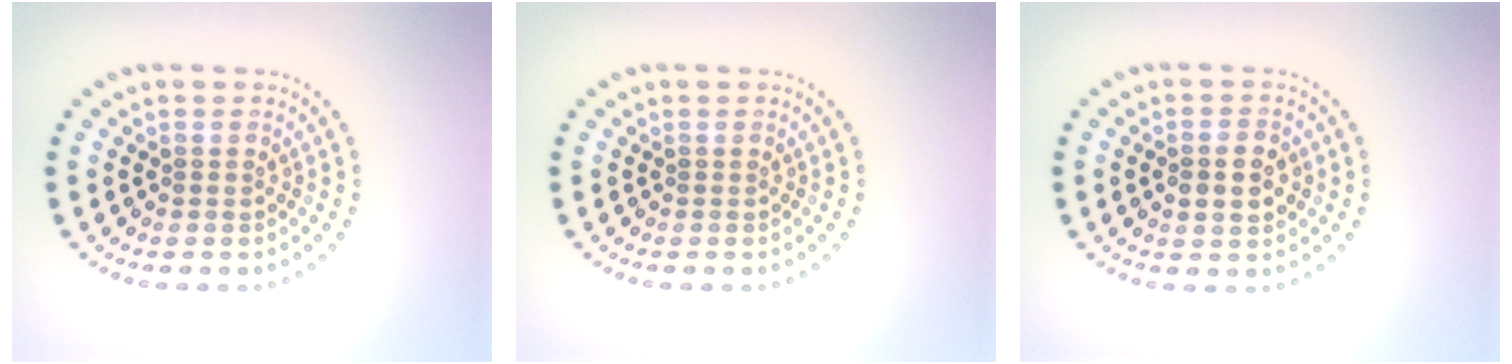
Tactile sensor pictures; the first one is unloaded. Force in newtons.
{"total": 0.0}
{"total": 3.0, "press": 3.0, "slide": 0.2}